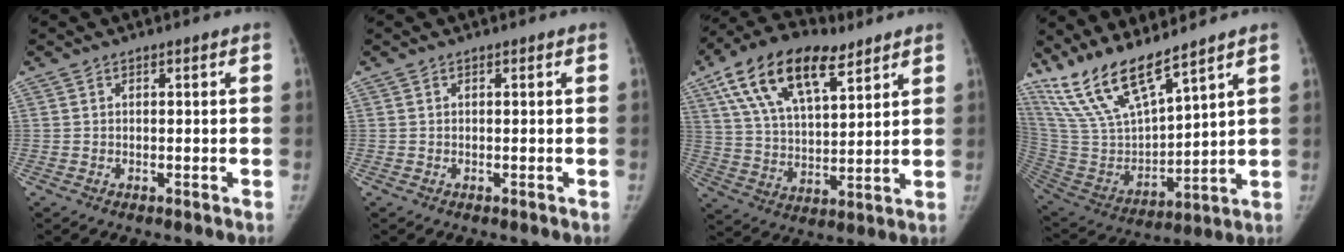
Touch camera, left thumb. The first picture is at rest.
{"total": 0.0}
{"total": 18.8, "force": [10.1, 8.9, 13.1], "torque": [-0.212, -0.017, 0.181]}
{"total": 16.0, "force": [12.9, 3.3, 8.9], "torque": [-0.161, -0.063, 0.273]}